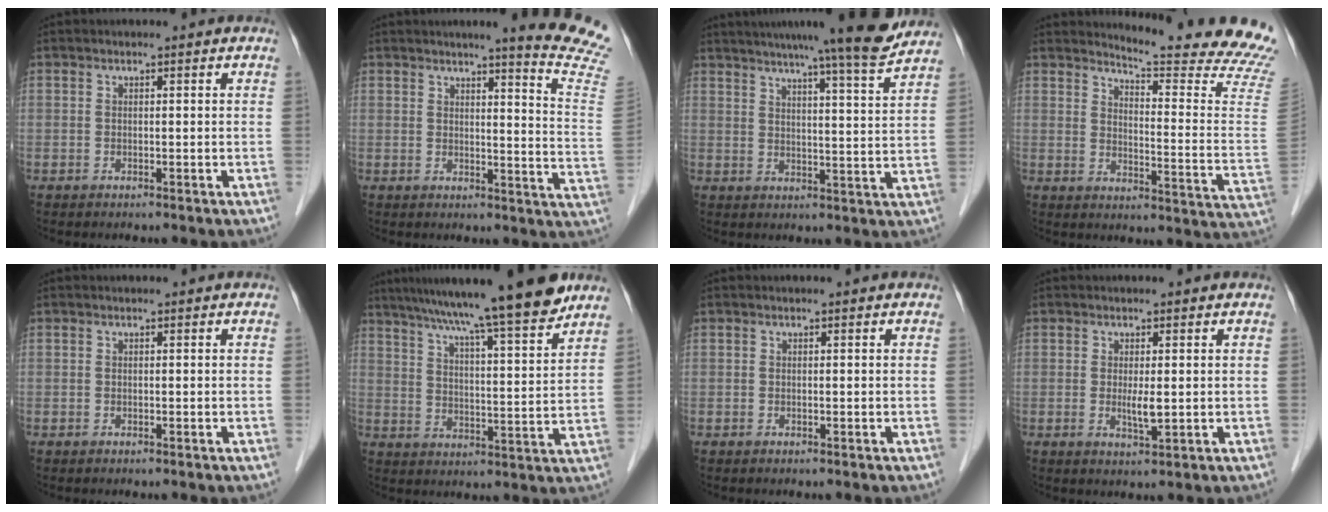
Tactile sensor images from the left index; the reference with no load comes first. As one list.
[{"total": 13.0, "force": [11.2, -1.5, 6.3], "torque": [-0.074, -0.088, 0.108]}, {"total": 15.4, "force": [13.5, -0.7, 7.5], "torque": [-0.114, -0.017, 0.172]}, {"total": 18.9, "force": [17.9, -1.9, 5.5], "torque": [-0.086, -0.160, 0.200]}, {"total": 0.0}, {"total": 17.9, "force": [14.7, -0.2, 10.2], "torque": [-0.157, 0.011, 0.218]}, {"total": 0.0}, {"total": 2.5, "force": [0.0, 0.4, 2.5], "torque": [-0.049, -0.006, 0.004]}]